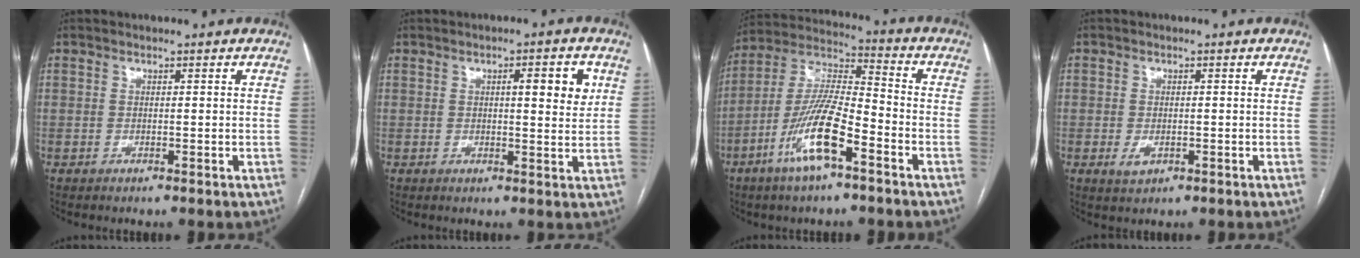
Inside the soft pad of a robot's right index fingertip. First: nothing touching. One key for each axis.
{"total": 5.2, "fx": 1.7, "fy": 1.0, "fz": 4.8, "tx": -0.067, "ty": 0.001, "tz": 0.021}
{"total": 13.6, "fx": -6.3, "fy": 2.6, "fz": 11.8, "tx": -0.241, "ty": -0.002, "tz": -0.119}
{"total": 2.4, "fx": -0.8, "fy": 1.6, "fz": 1.6, "tx": -0.026, "ty": 0.000, "tz": -0.006}